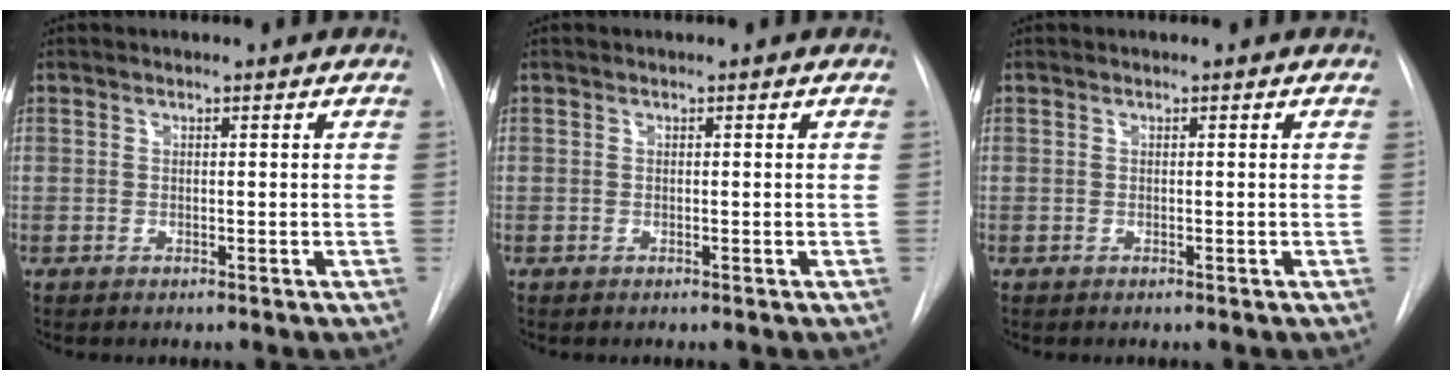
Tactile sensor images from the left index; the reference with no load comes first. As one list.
[{"total": 0.0}, {"total": 0.0}]